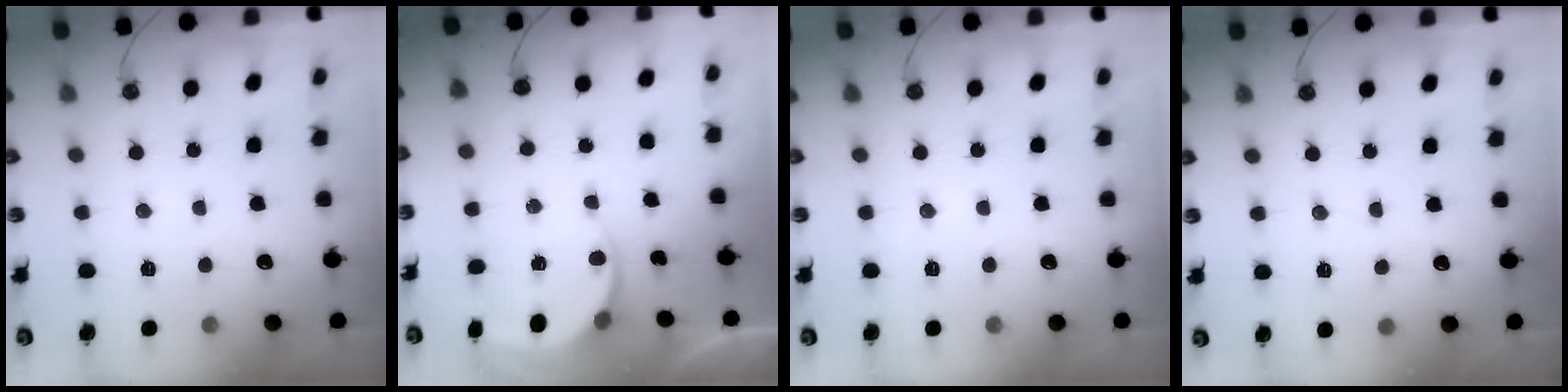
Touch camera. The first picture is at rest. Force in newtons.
{"total": 5.7, "press": 5.7, "slide": 0.3}
{"total": 0.0}
{"total": 2.3, "press": 2.3, "slide": 0.2}